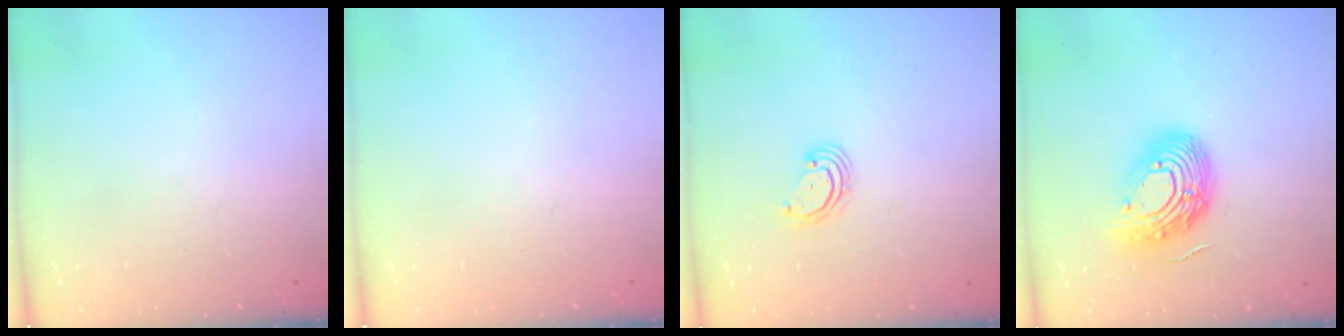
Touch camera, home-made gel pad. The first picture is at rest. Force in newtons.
{"total": 0.0}
{"total": 2.7, "press": 2.6, "slide": 0.6}
{"total": 15.8, "press": 15.8, "slide": 1.1}